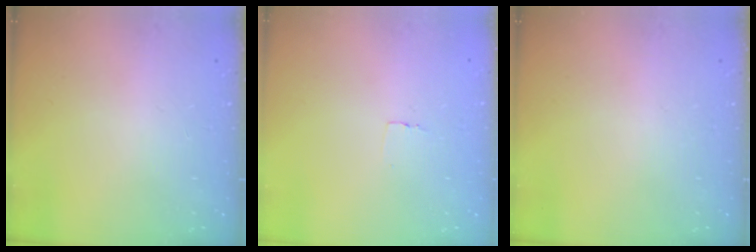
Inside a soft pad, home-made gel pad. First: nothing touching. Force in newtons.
{"total": 2.3, "press": 2.3, "slide": 0.1}
{"total": 0.0}